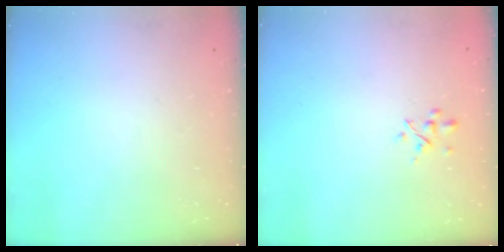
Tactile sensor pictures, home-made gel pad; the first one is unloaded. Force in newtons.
{"total": 2.2, "press": 2.0, "slide": 0.9}